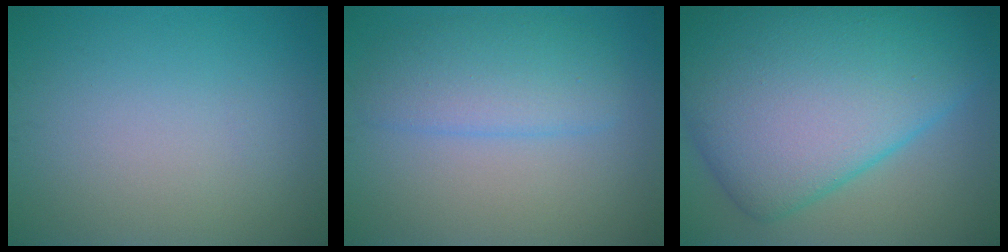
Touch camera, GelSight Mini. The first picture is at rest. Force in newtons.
{"total": 4.0, "press": 4.0, "slide": 0.4}
{"total": 15.8, "press": 15.8, "slide": 0.1}